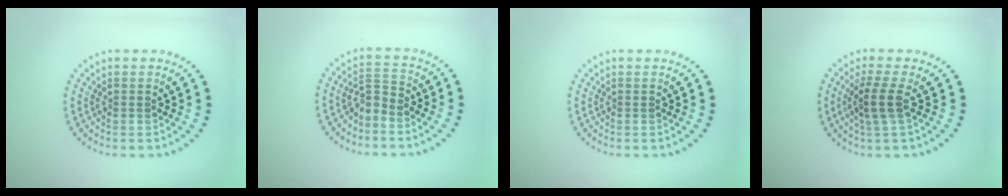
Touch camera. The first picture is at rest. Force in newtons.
{"total": 2.2, "press": 1.6, "slide": 1.5}
{"total": 0.0}
{"total": 2.7, "press": 2.1, "slide": 1.6}